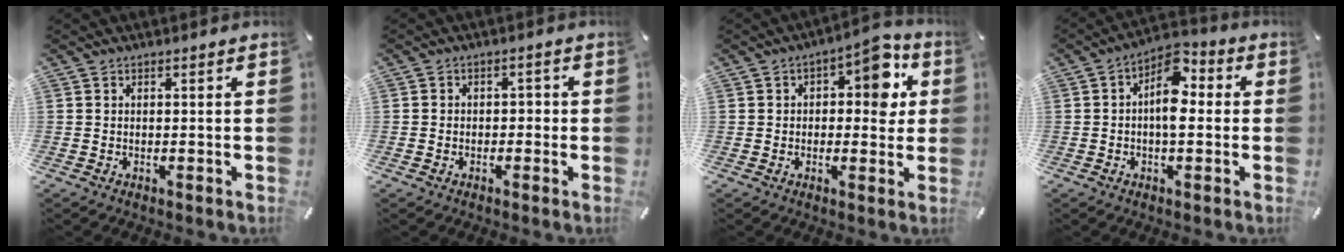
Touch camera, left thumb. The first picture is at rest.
{"total": 2.2, "force": [-1.2, 1.7, 0.5], "torque": [-0.011, 0.012, -0.027]}
{"total": 8.6, "force": [2.4, 5.1, 6.4], "torque": [-0.065, -0.014, 0.030]}
{"total": 8.4, "force": [0.4, 4.6, 7.0], "torque": [-0.093, -0.008, 0.006]}